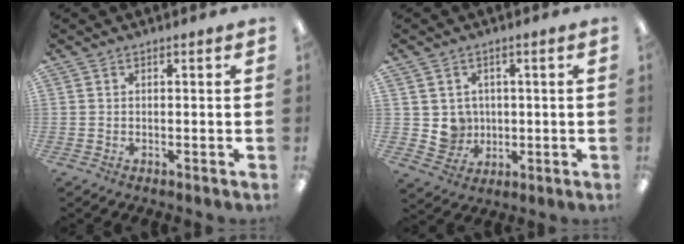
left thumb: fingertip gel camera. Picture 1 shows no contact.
{"total": 5.5, "force": [1.1, 5.4, 0.5], "torque": [-0.013, 0.002, 0.027]}